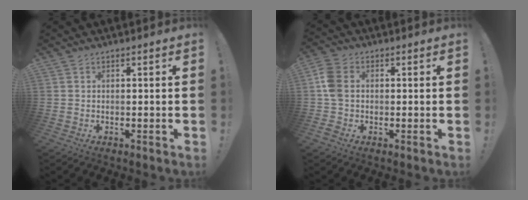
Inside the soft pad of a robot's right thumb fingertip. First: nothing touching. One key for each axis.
{"total": 8.8, "fx": 0.0, "fy": 6.4, "fz": 6.0, "tx": -0.122, "ty": 0.010, "tz": 0.006}